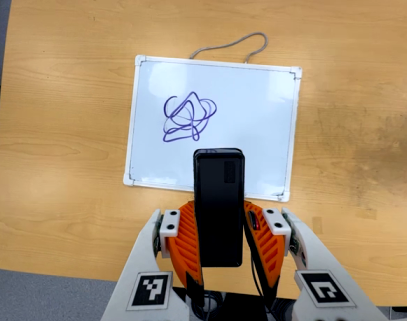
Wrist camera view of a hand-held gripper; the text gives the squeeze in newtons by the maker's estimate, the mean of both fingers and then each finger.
{"total": 3.9, "left": 2.5, "right": 5.3}